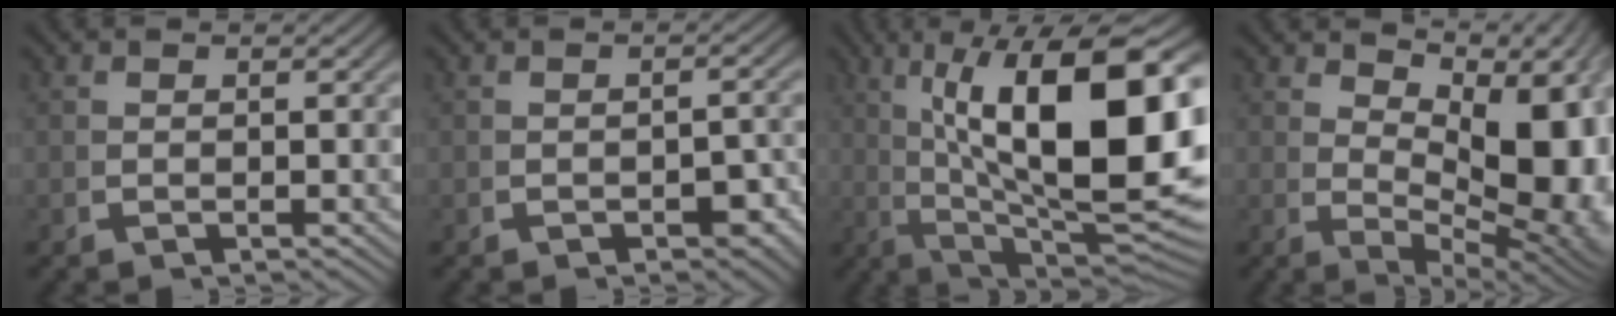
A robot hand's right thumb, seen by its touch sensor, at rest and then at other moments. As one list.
[{"total": 2.0, "force": [-1.3, 0.9, 1.2], "torque": [-0.018, -0.010, -0.016]}, {"total": 18.2, "force": [0.7, 8.5, 16.0], "torque": [-0.249, -0.048, 0.048]}, {"total": 13.4, "force": [1.1, 6.9, 11.5], "torque": [-0.171, -0.038, 0.051]}]